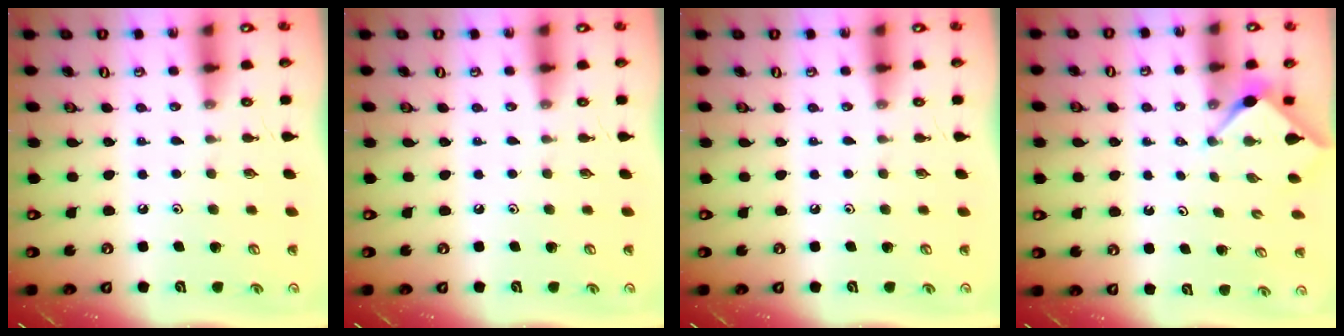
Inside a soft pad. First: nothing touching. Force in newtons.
{"total": 0.0}
{"total": 0.0}
{"total": 2.9, "press": 2.9, "slide": 0.2}